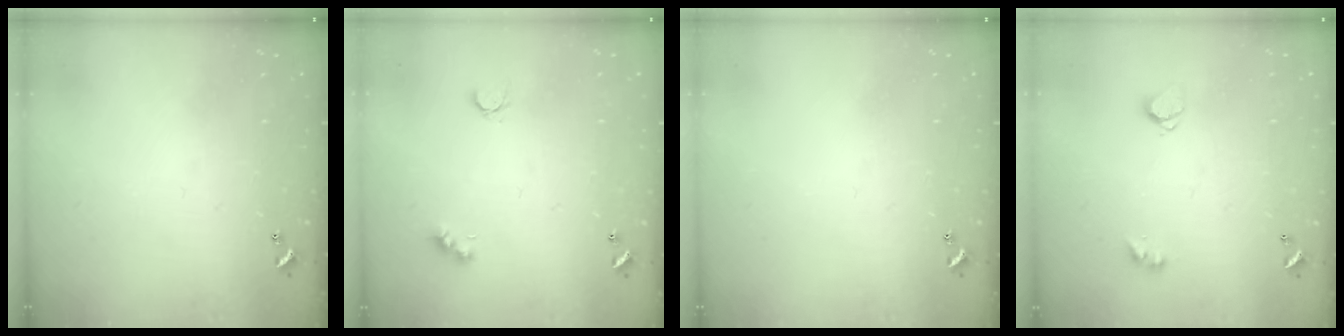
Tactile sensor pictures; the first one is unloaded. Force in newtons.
{"total": 4.0, "press": 3.9, "slide": 0.9}
{"total": 0.0}
{"total": 3.4, "press": 3.3, "slide": 0.4}